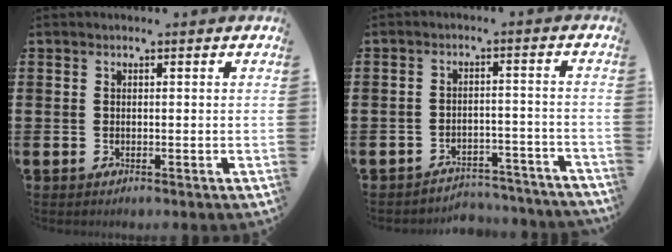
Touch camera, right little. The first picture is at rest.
{"total": 3.7, "force": [-3.7, 0.5, 0.1], "torque": [-0.007, 0.008, -0.079]}